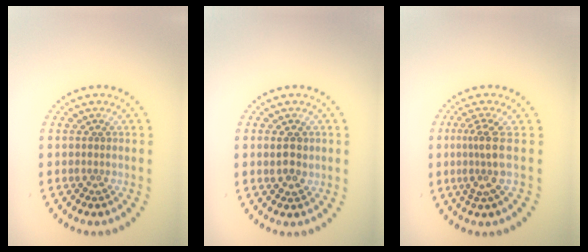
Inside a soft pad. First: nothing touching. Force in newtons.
{"total": 2.2, "press": 2.1, "slide": 0.3}
{"total": 2.8, "press": 2.0, "slide": 2.0}